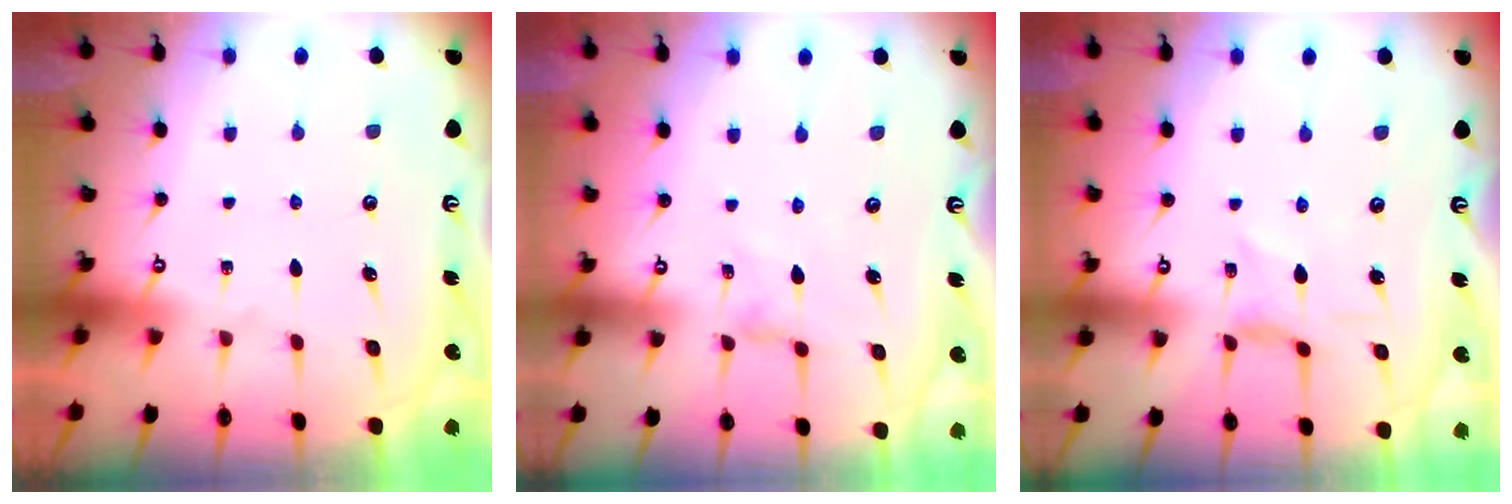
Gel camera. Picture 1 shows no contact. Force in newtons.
{"total": 0.0}
{"total": 1.4, "press": 1.3, "slide": 0.3}